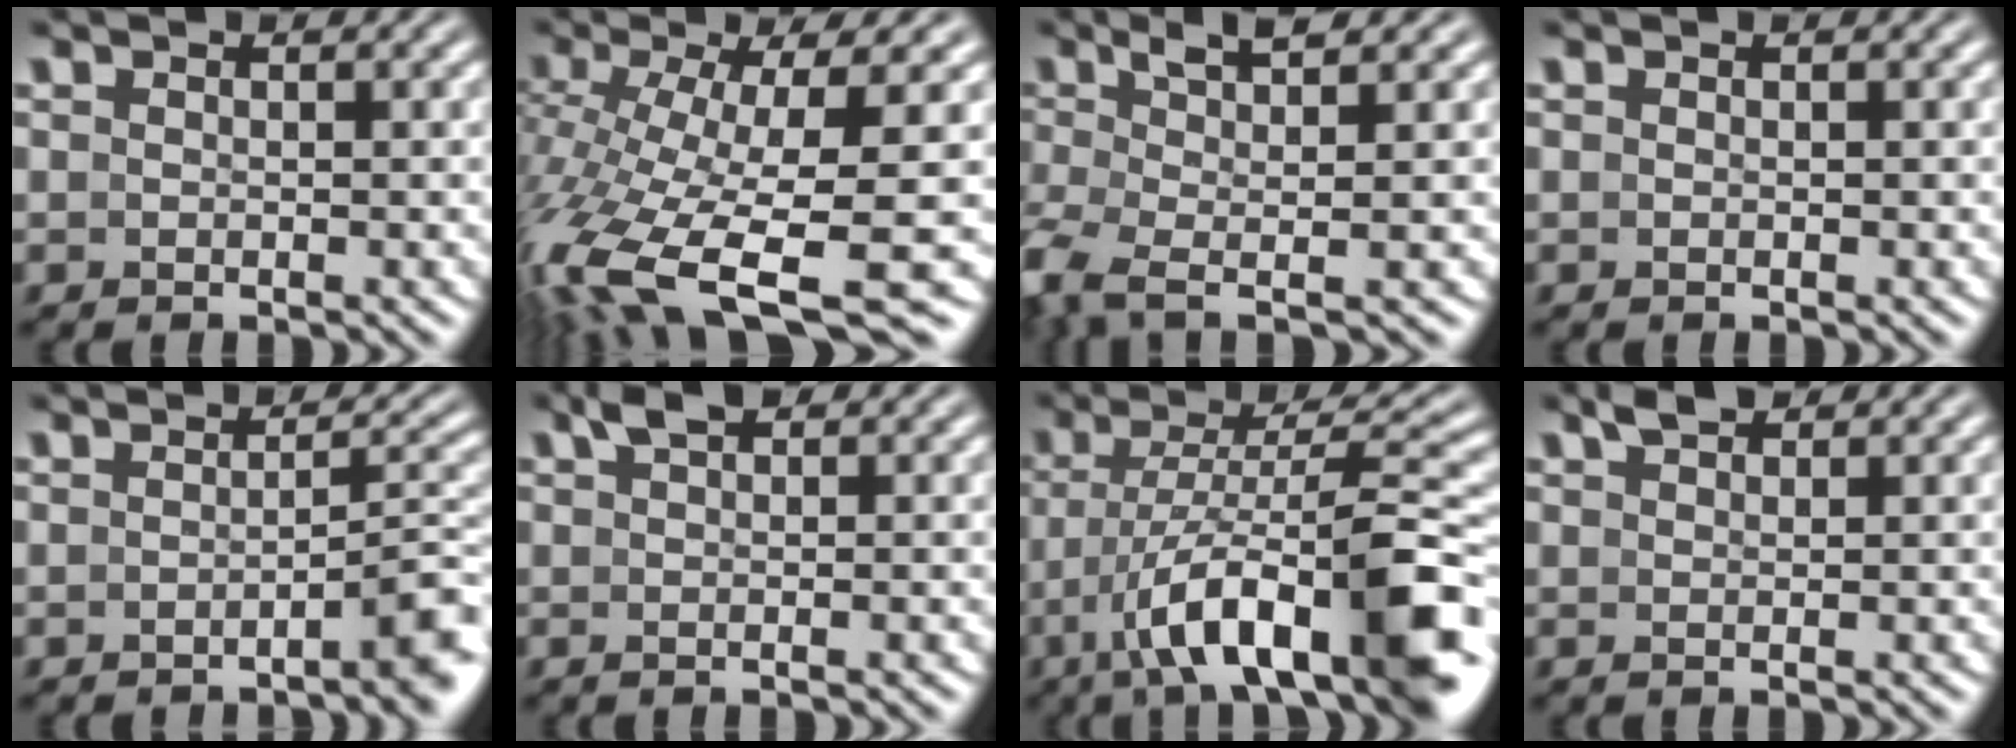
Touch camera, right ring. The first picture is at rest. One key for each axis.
{"total": 10.4, "fx": -5.1, "fy": 4.2, "fz": 8.1, "tx": -0.180, "ty": -0.062, "tz": -0.042}
{"total": 5.5, "fx": -0.3, "fy": 2.6, "fz": 4.9, "tx": -0.118, "ty": -0.027, "tz": 0.010}
{"total": 0.0}
{"total": 3.1, "fx": -1.7, "fy": 0.4, "fz": 2.5, "tx": -0.029, "ty": 0.005, "tz": -0.033}
{"total": 1.8, "fx": 1.1, "fy": -0.3, "fz": 1.4, "tx": -0.023, "ty": 0.003, "tz": 0.020}
{"total": 11.3, "fx": -4.0, "fy": 3.8, "fz": 9.9, "tx": -0.157, "ty": -0.025, "tz": -0.045}
{"total": 1.7, "fx": 1.4, "fy": -0.5, "fz": 0.6, "tx": -0.005, "ty": 0.004, "tz": 0.028}